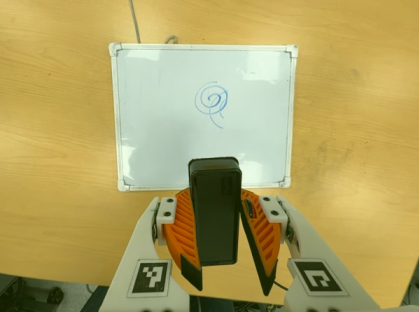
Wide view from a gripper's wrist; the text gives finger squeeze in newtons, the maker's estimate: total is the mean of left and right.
{"total": 7.7, "left": 8.4, "right": 7.1}